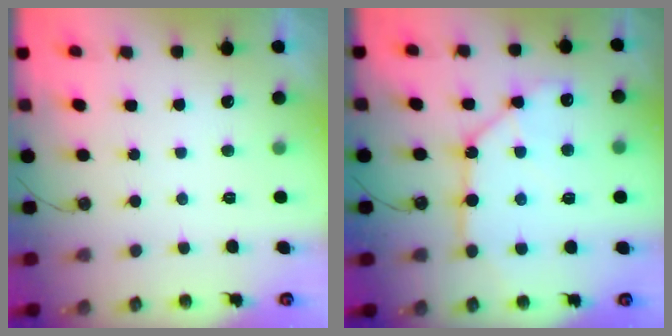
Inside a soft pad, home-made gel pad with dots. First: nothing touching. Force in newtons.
{"total": 12.1, "press": 12.0, "slide": 1.4}